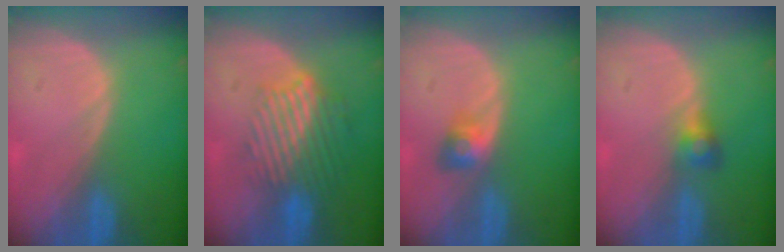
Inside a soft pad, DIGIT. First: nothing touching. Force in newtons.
{"total": 9.7, "press": 8.1, "slide": 5.3}
{"total": 3.2, "press": 2.8, "slide": 1.4}
{"total": 2.6, "press": 2.5, "slide": 0.2}